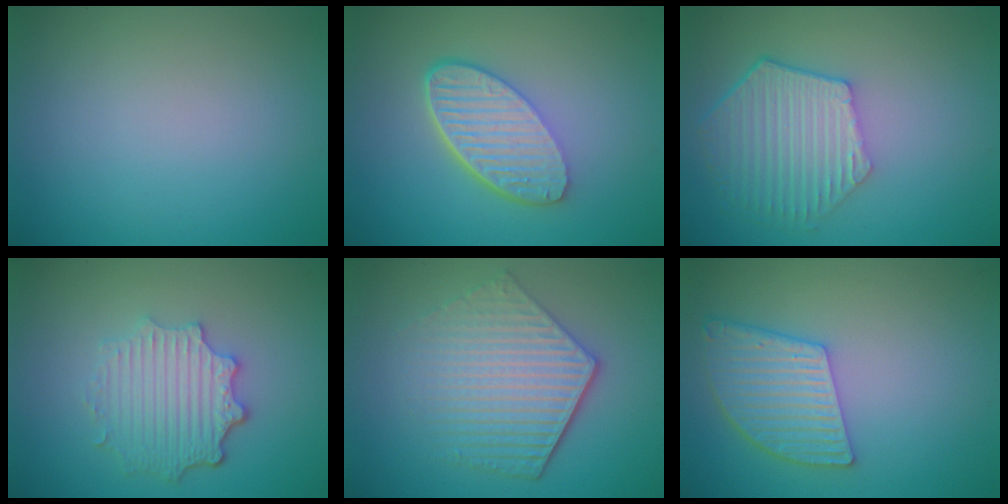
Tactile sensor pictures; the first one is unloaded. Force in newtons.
{"total": 6.0, "press": 4.3, "slide": 4.2}
{"total": 5.9, "press": 4.8, "slide": 3.5}
{"total": 4.6, "press": 3.6, "slide": 2.8}
{"total": 6.0, "press": 4.4, "slide": 4.1}
{"total": 5.2, "press": 4.4, "slide": 2.6}